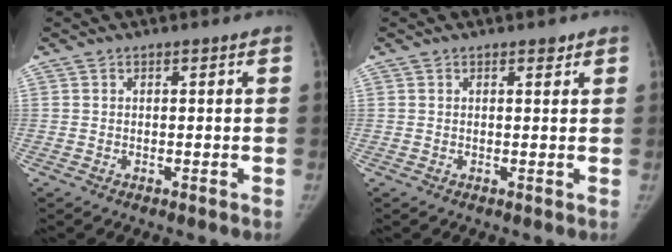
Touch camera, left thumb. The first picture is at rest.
{"total": 1.1, "force": [0.8, 0.5, 0.5], "torque": [0.001, -0.004, 0.008]}